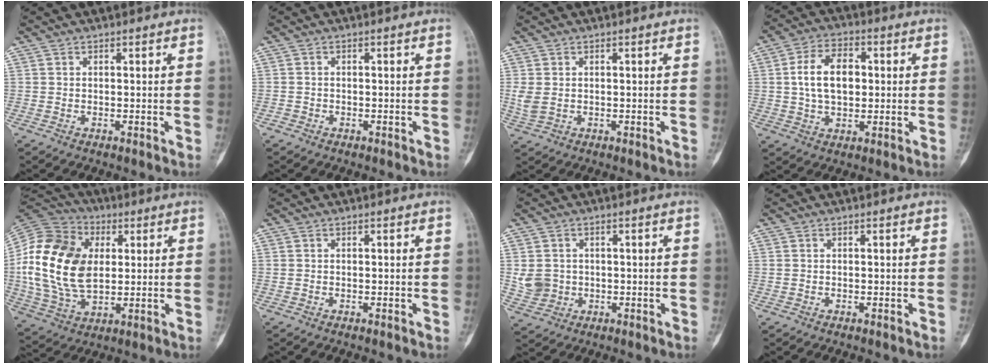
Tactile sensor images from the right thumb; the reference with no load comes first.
{"total": 0.9, "force": [-0.6, 0.7, 0.0], "torque": [0.000, 0.004, -0.015]}
{"total": 2.8, "force": [0.1, 1.9, 2.0], "torque": [-0.061, 0.002, 0.007]}
{"total": 10.3, "force": [1.0, 6.5, 7.9], "torque": [-0.124, 0.008, 0.018]}
{"total": 21.9, "force": [2.2, 14.5, 16.2], "torque": [-0.323, -0.004, 0.041]}
{"total": 0.0}
{"total": 4.8, "force": [0.2, 4.4, 2.0], "torque": [-0.021, 0.002, 0.009]}
{"total": 0.0}